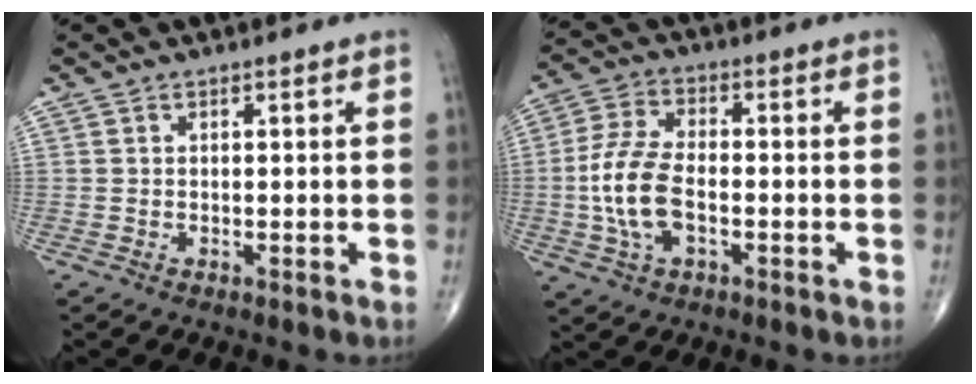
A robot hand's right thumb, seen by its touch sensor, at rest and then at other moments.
{"total": 10.7, "force": [-1.9, 5.5, 9.0], "torque": [-0.190, 0.016, -0.040]}